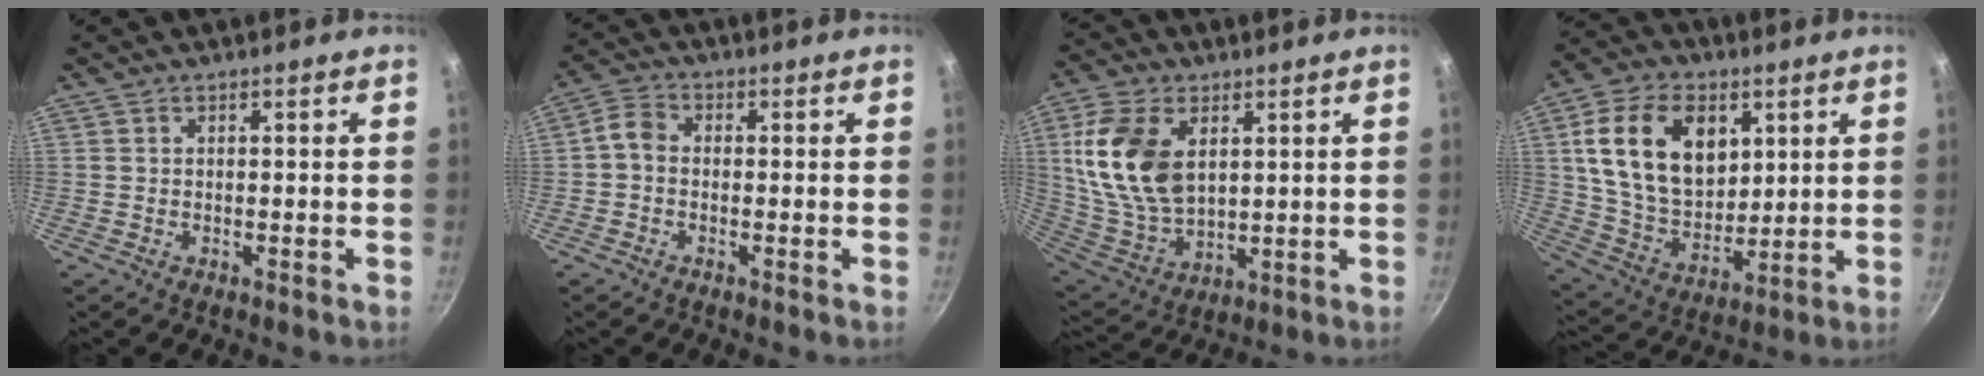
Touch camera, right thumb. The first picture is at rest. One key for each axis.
{"total": 3.5, "fx": -0.7, "fy": 2.7, "fz": 2.2, "tx": -0.049, "ty": 0.017, "tz": -0.026}
{"total": 16.3, "fx": 4.1, "fy": 10.1, "fz": 12.1, "tx": -0.219, "ty": -0.016, "tz": 0.094}
{"total": 19.4, "fx": 6.0, "fy": 13.1, "fz": 12.9, "tx": -0.200, "ty": -0.017, "tz": 0.114}